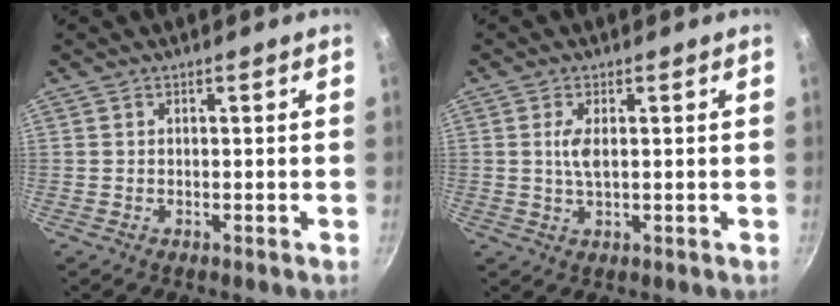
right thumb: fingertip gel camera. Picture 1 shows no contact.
{"total": 3.3, "force": [0.5, 1.3, 3.0], "torque": [-0.062, 0.000, 0.011]}